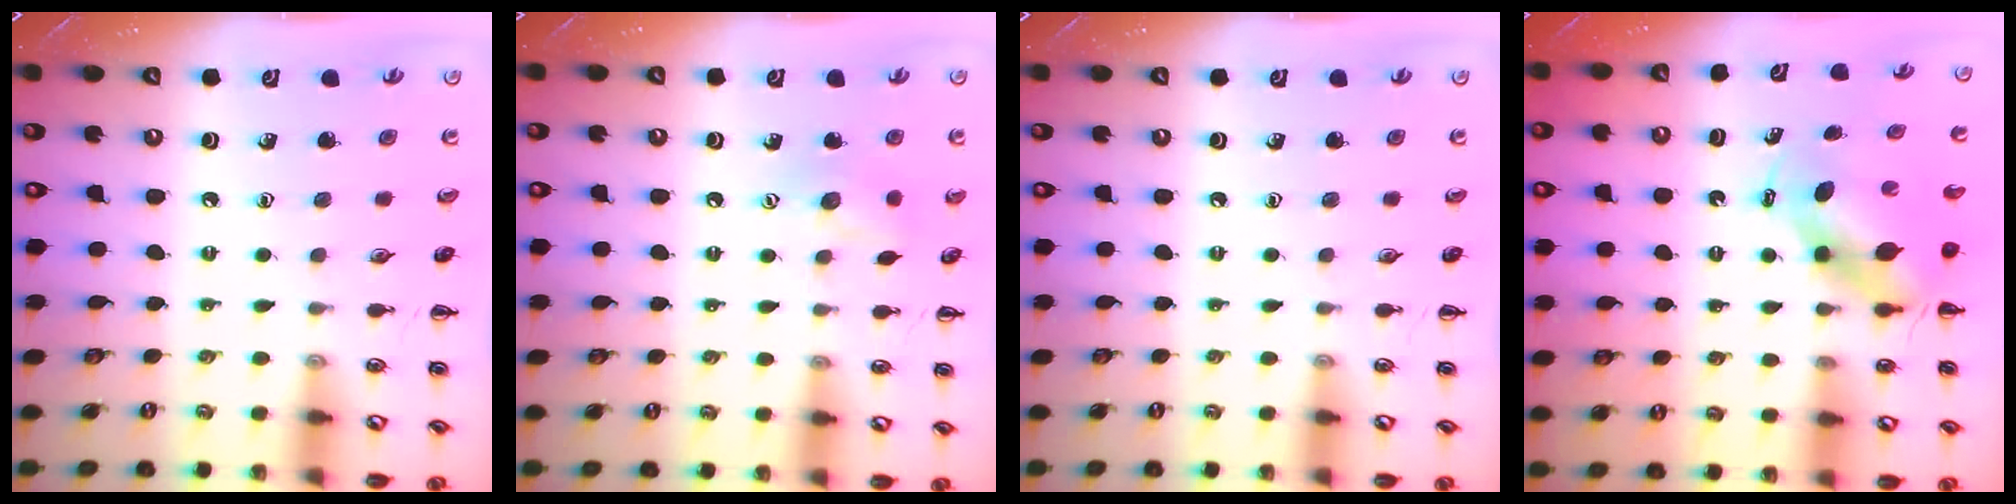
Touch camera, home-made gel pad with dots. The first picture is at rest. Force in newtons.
{"total": 8.3, "press": 8.2, "slide": 1.2}
{"total": 0.0}
{"total": 5.5, "press": 5.3, "slide": 1.6}